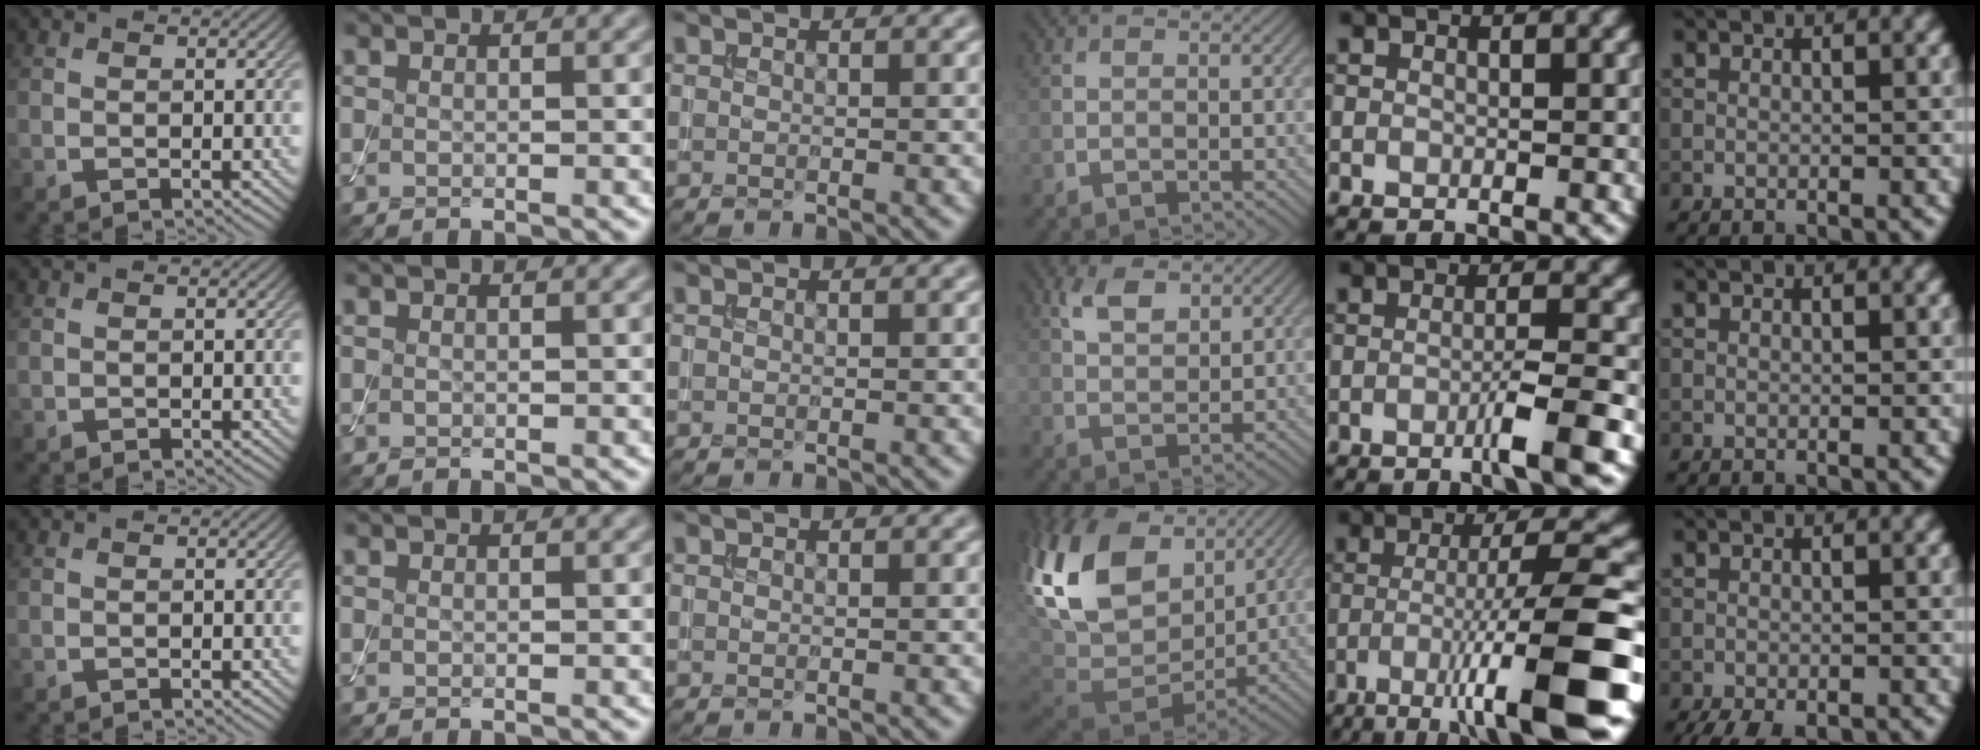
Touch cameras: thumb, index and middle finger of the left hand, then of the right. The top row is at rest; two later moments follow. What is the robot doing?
{"motion": "assemble", "object": "toy tower of hanoi"}